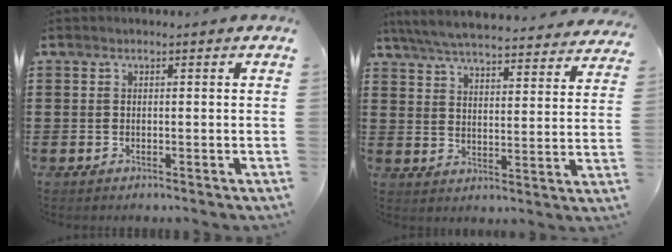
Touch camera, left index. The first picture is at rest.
{"total": 5.9, "force": [5.7, 0.0, 1.6], "torque": [-0.058, -0.040, 0.098]}